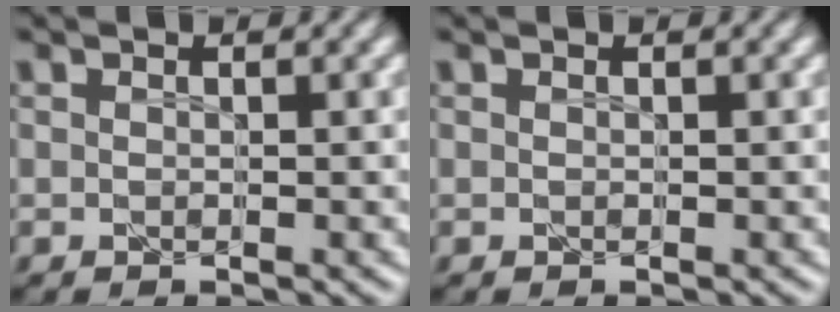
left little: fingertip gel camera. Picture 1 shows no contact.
{"total": 0.0}